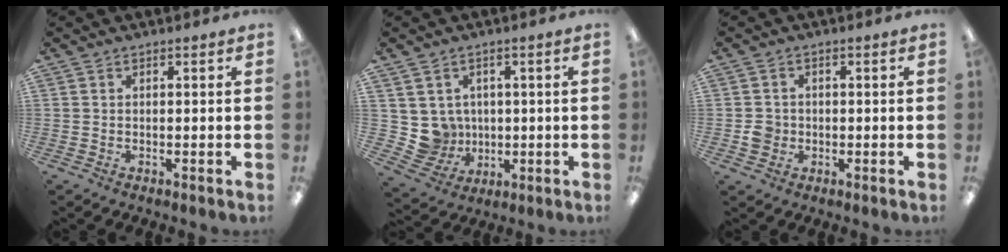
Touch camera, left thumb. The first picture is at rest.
{"total": 6.8, "force": [1.8, 6.6, 0.4], "torque": [-0.028, -0.009, 0.046]}
{"total": 3.4, "force": [-0.5, 3.2, 1.1], "torque": [-0.011, 0.003, -0.010]}